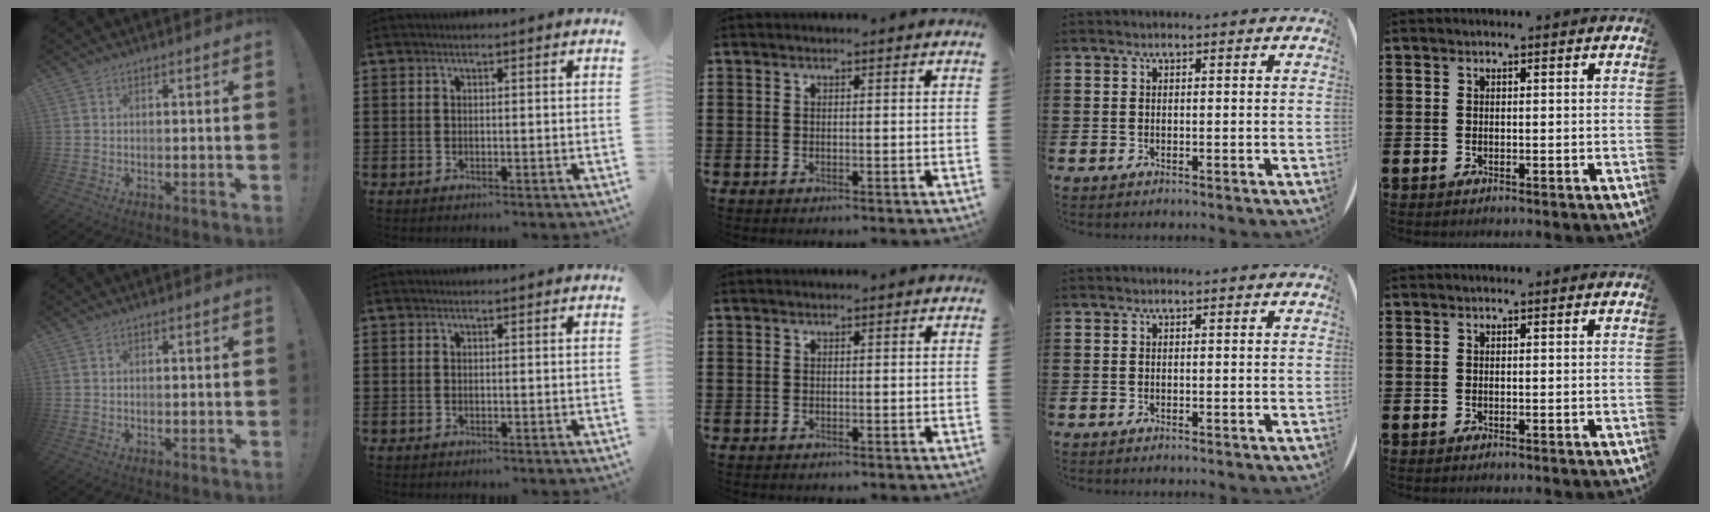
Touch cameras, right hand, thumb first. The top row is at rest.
{}